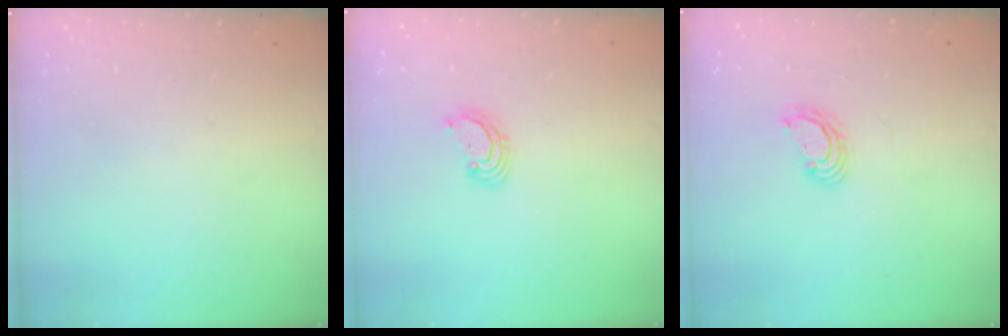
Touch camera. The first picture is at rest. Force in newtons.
{"total": 3.1, "press": 3.1, "slide": 0.1}
{"total": 3.9, "press": 3.8, "slide": 0.2}